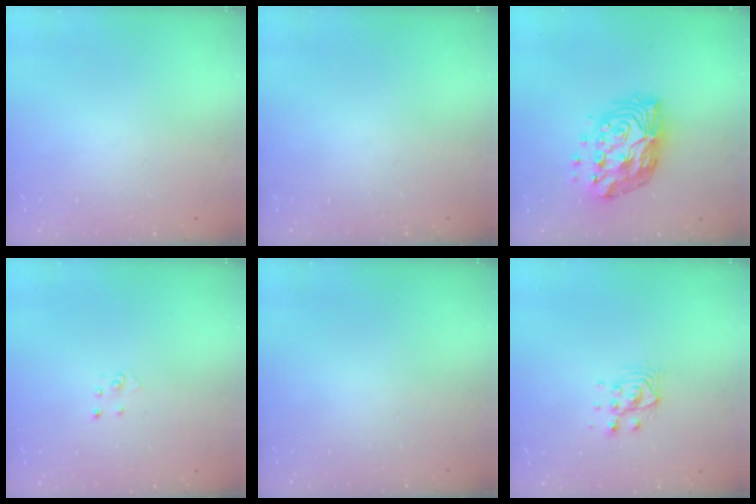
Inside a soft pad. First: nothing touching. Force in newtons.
{"total": 0.0}
{"total": 15.0, "press": 15.0, "slide": 1.5}
{"total": 2.8, "press": 2.8, "slide": 0.3}
{"total": 0.0}
{"total": 7.6, "press": 7.6, "slide": 0.3}